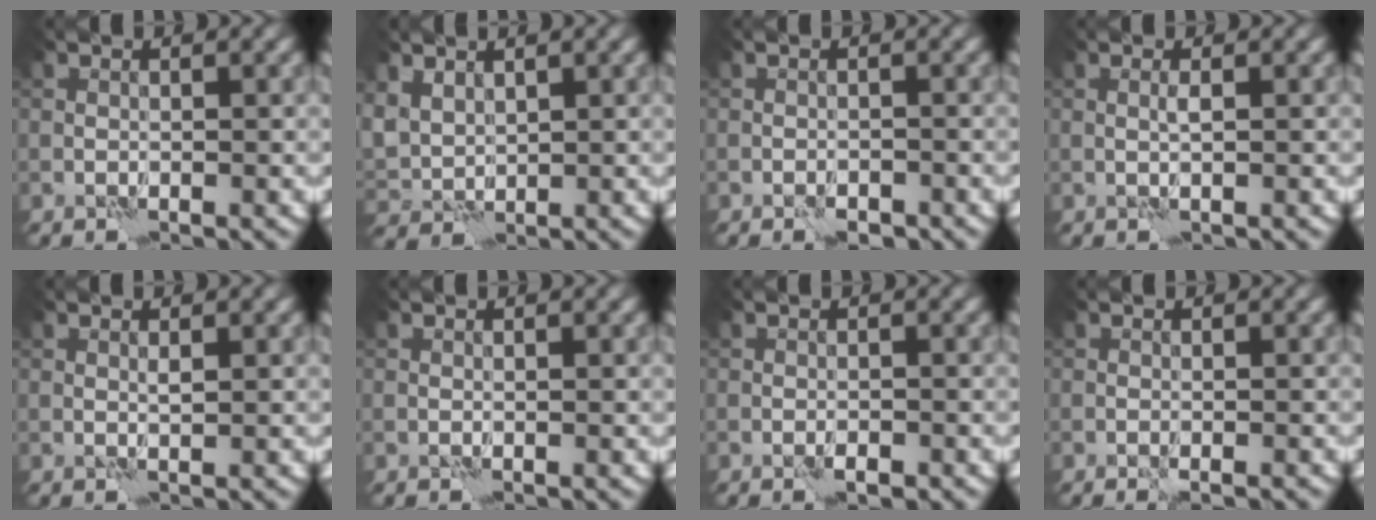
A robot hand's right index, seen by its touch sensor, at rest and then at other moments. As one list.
[{"total": 3.0, "force": [1.8, 2.0, 1.3], "torque": [-0.043, -0.003, 0.036]}, {"total": 1.6, "force": [-1.2, 0.7, 0.8], "torque": [-0.016, 0.001, -0.020]}, {"total": 0.6, "force": [0.2, -0.2, 0.6], "torque": [-0.015, 0.000, 0.003]}, {"total": 0.6, "force": [0.3, 0.0, 0.4], "torque": [-0.012, -0.002, 0.005]}, {"total": 0.0}, {"total": 1.2, "force": [-0.7, 0.4, 0.9], "torque": [-0.015, 0.000, -0.013]}, {"total": 1.4, "force": [-1.0, 0.1, 0.9], "torque": [-0.021, 0.004, -0.013]}]